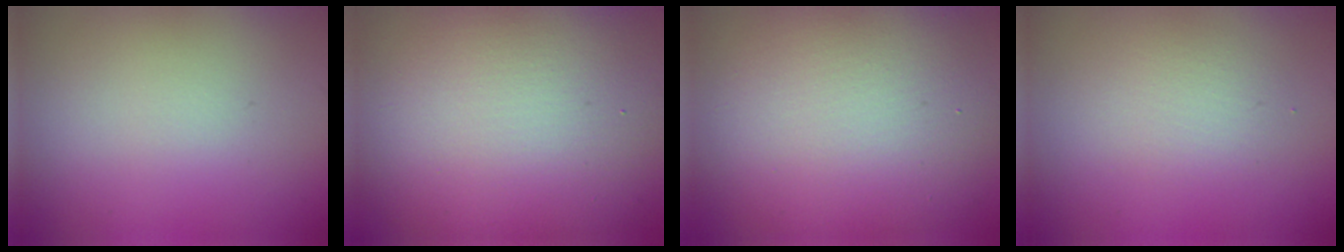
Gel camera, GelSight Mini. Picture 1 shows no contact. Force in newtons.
{"total": 16.4, "press": 16.4, "slide": 1.0}
{"total": 13.0, "press": 13.0, "slide": 0.6}
{"total": 1.8, "press": 1.8, "slide": 0.0}